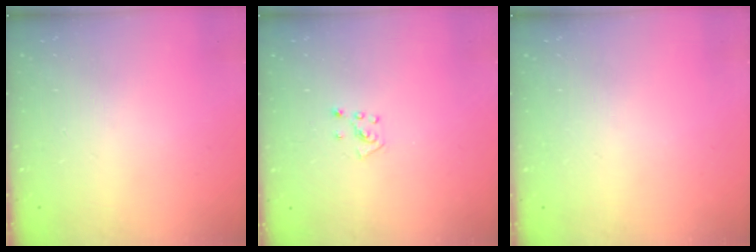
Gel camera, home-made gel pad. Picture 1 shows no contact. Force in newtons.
{"total": 3.6, "press": 3.6, "slide": 0.4}
{"total": 0.0}